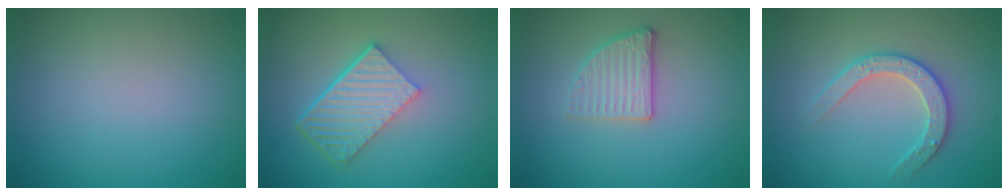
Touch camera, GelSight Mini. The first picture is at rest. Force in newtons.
{"total": 5.7, "press": 3.9, "slide": 4.2}
{"total": 2.7, "press": 2.4, "slide": 1.1}
{"total": 2.9, "press": 2.8, "slide": 0.8}